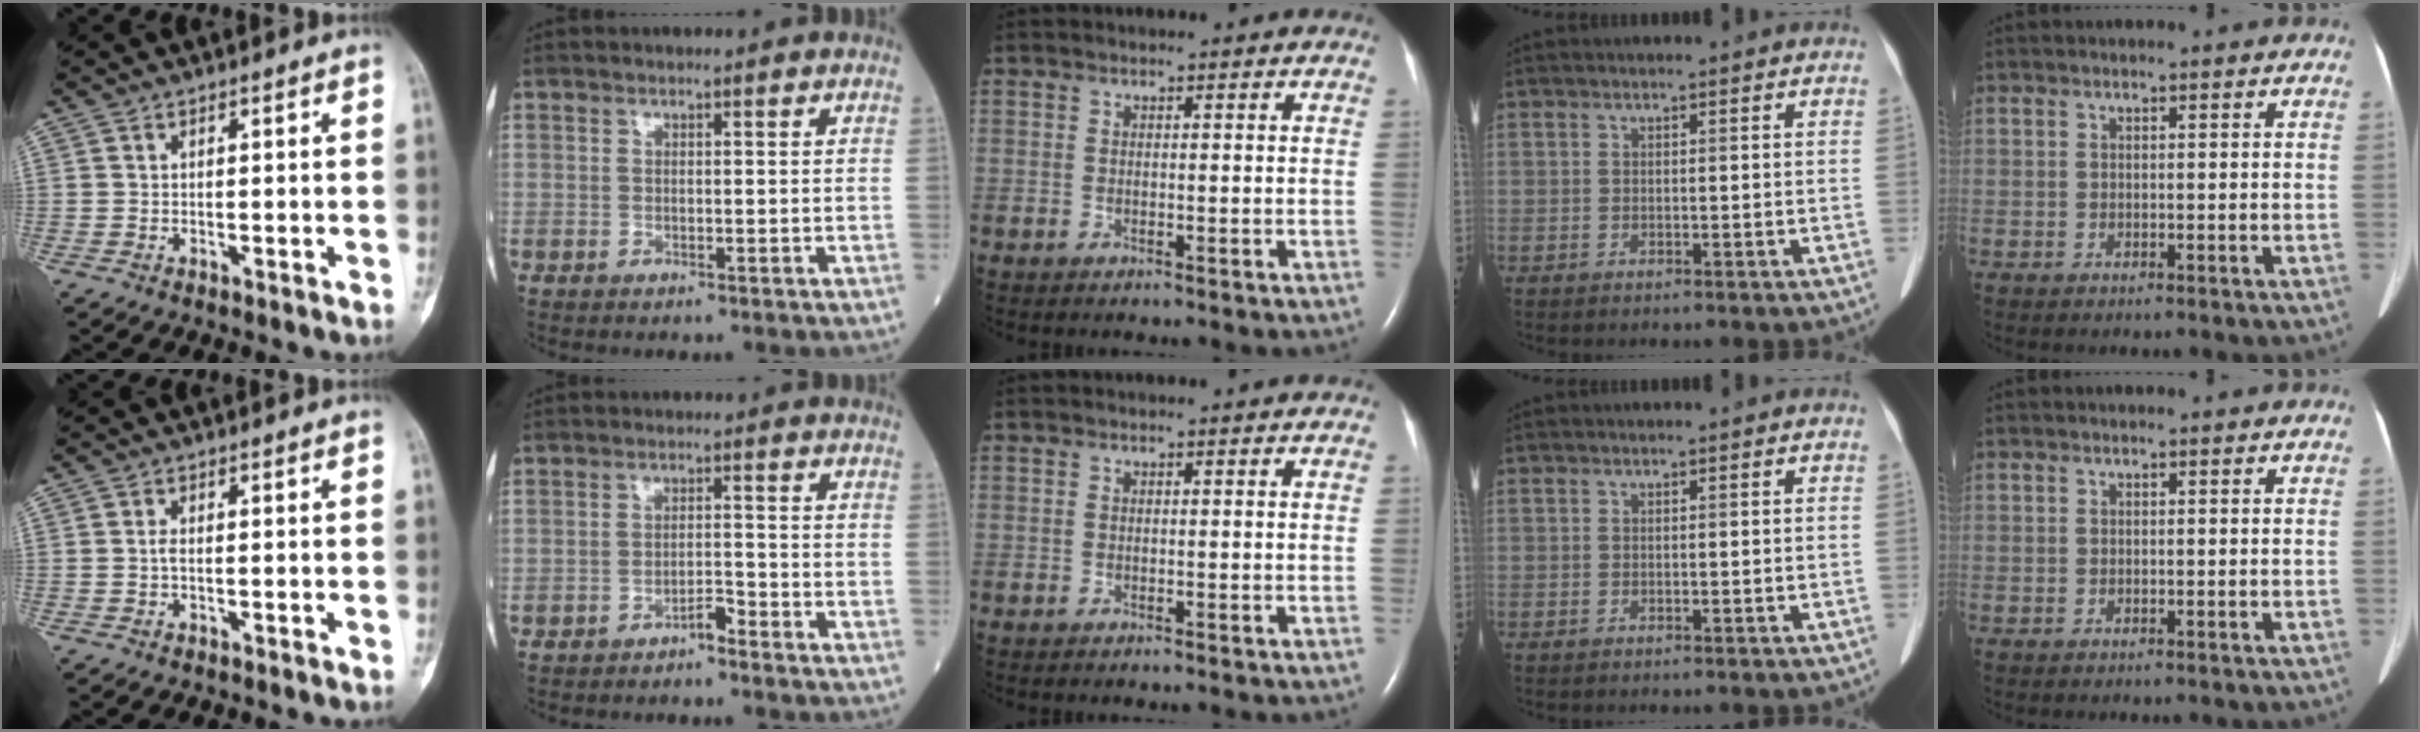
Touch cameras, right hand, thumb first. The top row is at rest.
{"thumb": {"total": 0.8, "force": [-0.1, 0.3, 0.7], "torque": [-0.011, 0.001, -0.004]}, "index": {"total": 2.1, "force": [-1.9, 0.4, 0.9], "torque": [-0.009, 0.003, -0.033]}}